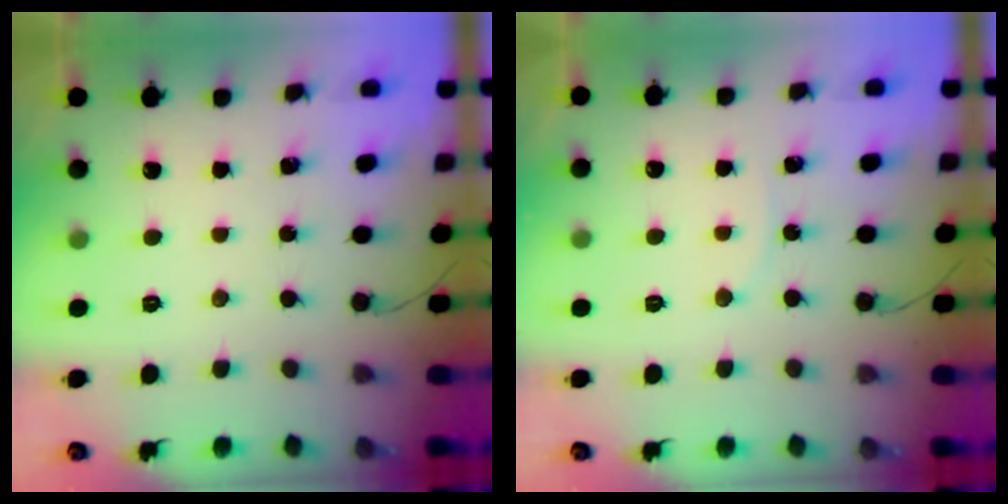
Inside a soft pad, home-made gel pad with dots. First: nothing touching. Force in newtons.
{"total": 4.4, "press": 4.3, "slide": 0.8}